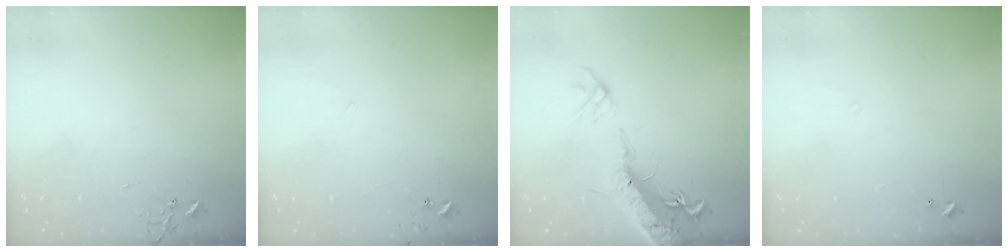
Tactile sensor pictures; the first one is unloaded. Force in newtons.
{"total": 5.4, "press": 5.4, "slide": 0.4}
{"total": 20.7, "press": 20.1, "slide": 4.8}
{"total": 5.6, "press": 5.6, "slide": 0.4}